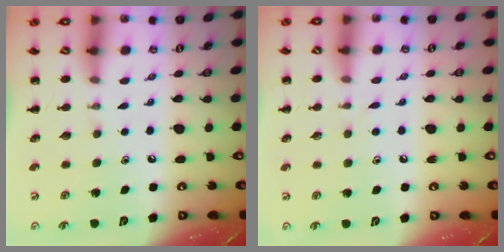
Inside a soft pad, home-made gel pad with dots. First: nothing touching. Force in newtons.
{"total": 2.5, "press": 2.1, "slide": 1.3}